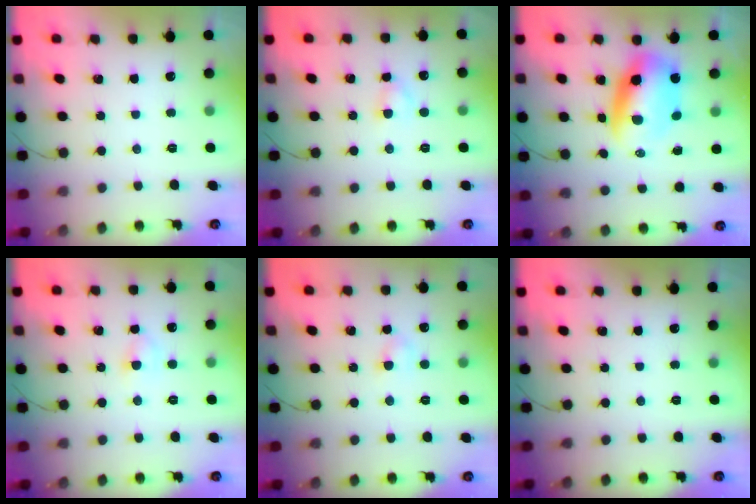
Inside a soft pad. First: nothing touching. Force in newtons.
{"total": 2.6, "press": 2.3, "slide": 1.2}
{"total": 10.8, "press": 10.4, "slide": 2.7}
{"total": 3.4, "press": 3.3, "slide": 1.1}
{"total": 2.8, "press": 2.6, "slide": 1.0}
{"total": 0.0}